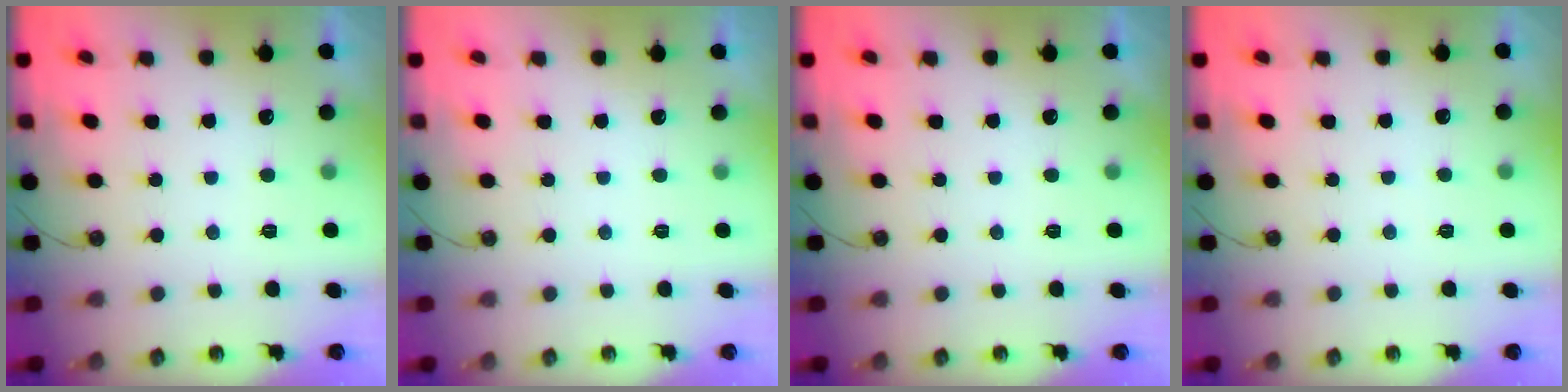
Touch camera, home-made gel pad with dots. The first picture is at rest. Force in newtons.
{"total": 0.0}
{"total": 0.0}
{"total": 2.0, "press": 1.9, "slide": 0.5}